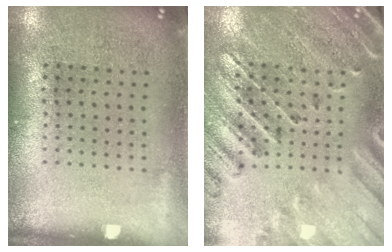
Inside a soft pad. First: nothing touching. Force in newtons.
{"total": 2.8, "press": 2.6, "slide": 0.9}